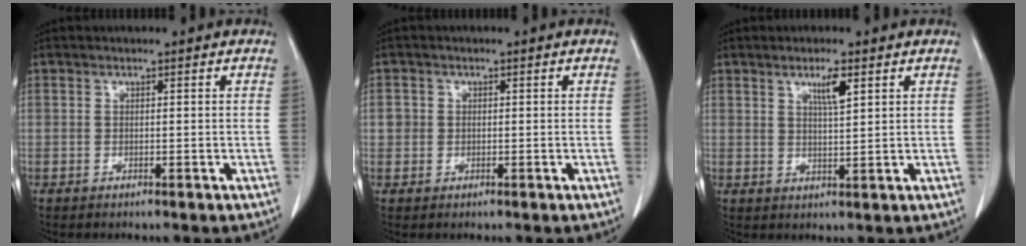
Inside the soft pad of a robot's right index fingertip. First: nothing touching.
{"total": 1.8, "force": [0.1, 1.7, 0.4], "torque": [-0.001, 0.005, 0.001]}
{"total": 3.6, "force": [1.9, 0.3, 3.1], "torque": [-0.055, -0.004, 0.034]}